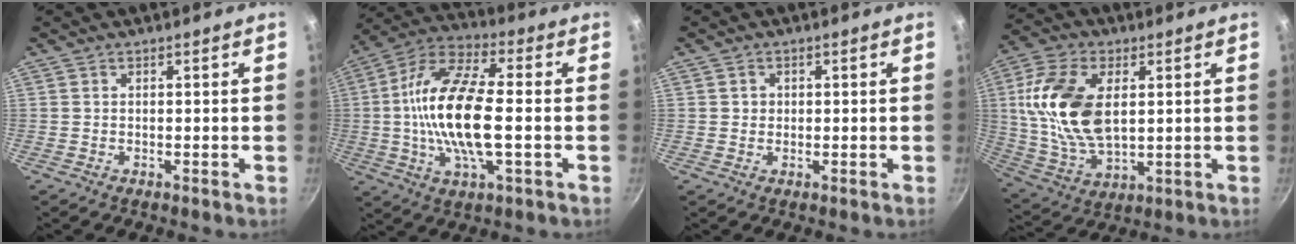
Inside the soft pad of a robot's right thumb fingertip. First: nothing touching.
{"total": 18.3, "force": [-0.9, 6.9, 17.0], "torque": [-0.328, 0.023, -0.035]}
{"total": 1.4, "force": [0.2, 1.4, 0.4], "torque": [-0.001, 0.002, 0.002]}
{"total": 17.5, "force": [3.2, 10.1, 13.9], "torque": [-0.260, -0.006, 0.066]}